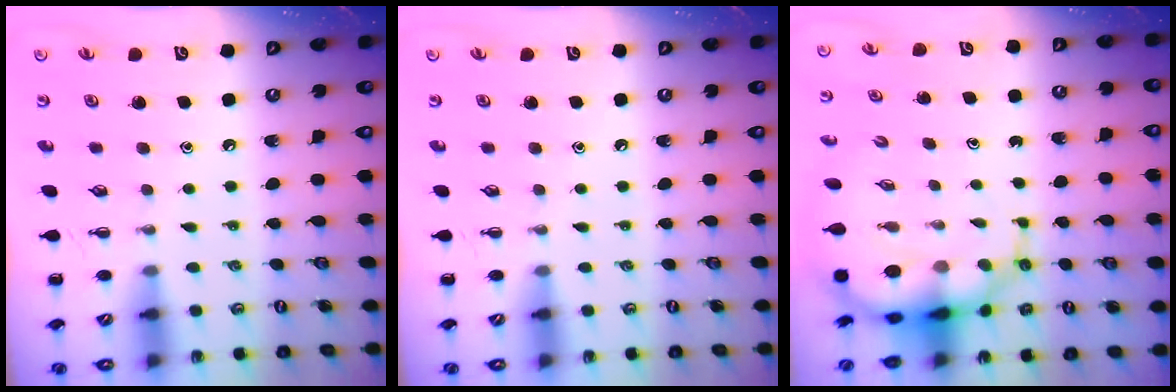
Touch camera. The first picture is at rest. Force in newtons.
{"total": 0.0}
{"total": 9.1, "press": 8.7, "slide": 2.6}